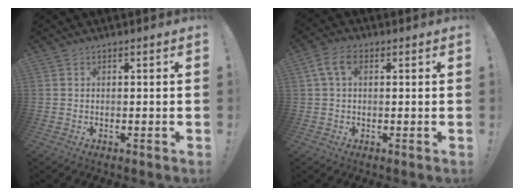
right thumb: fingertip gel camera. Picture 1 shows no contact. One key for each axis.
{"total": 5.7, "fx": 1.7, "fy": 3.3, "fz": 4.3, "tx": -0.077, "ty": 0.009, "tz": 0.034}